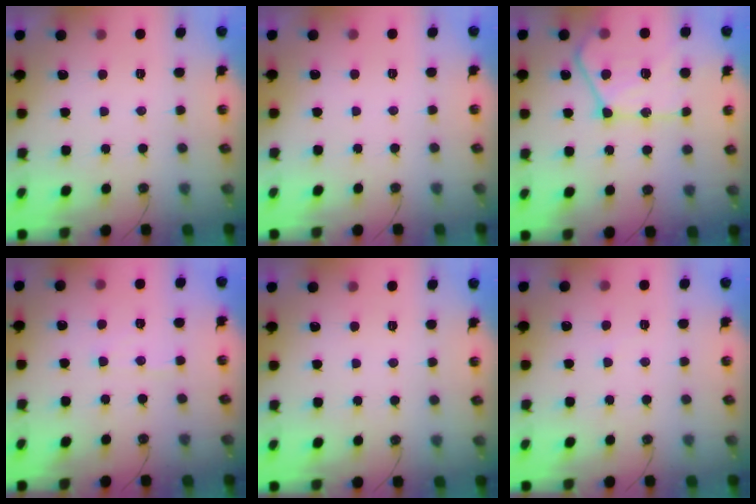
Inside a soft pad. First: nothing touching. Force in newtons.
{"total": 0.0}
{"total": 19.2, "press": 19.1, "slide": 2.2}
{"total": 4.5, "press": 4.4, "slide": 0.7}
{"total": 0.0}
{"total": 2.3, "press": 2.3, "slide": 0.4}